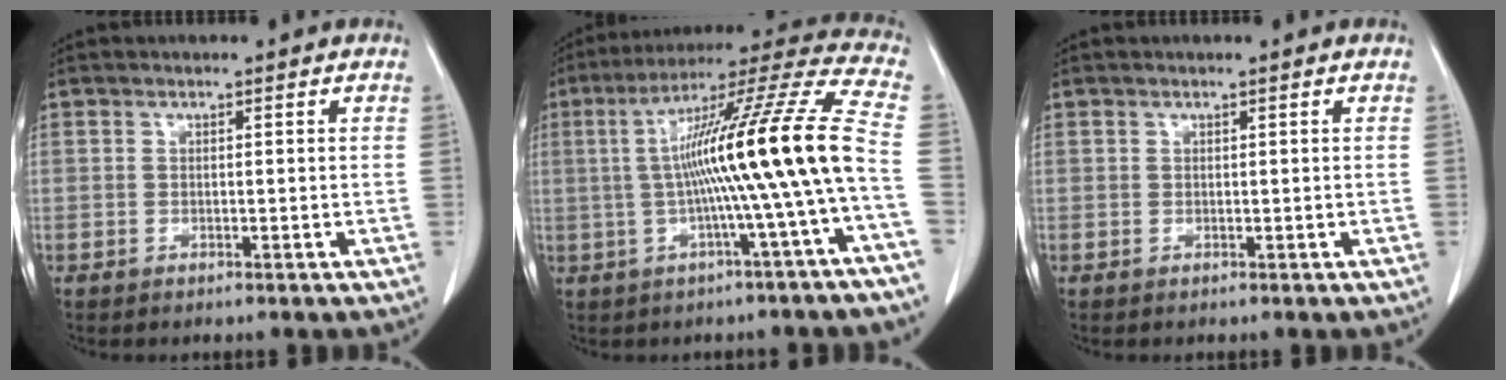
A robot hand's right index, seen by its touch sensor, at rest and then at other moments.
{"total": 16.1, "force": [-1.4, -1.9, 15.9], "torque": [-0.263, 0.017, -0.030]}
{"total": 0.0}